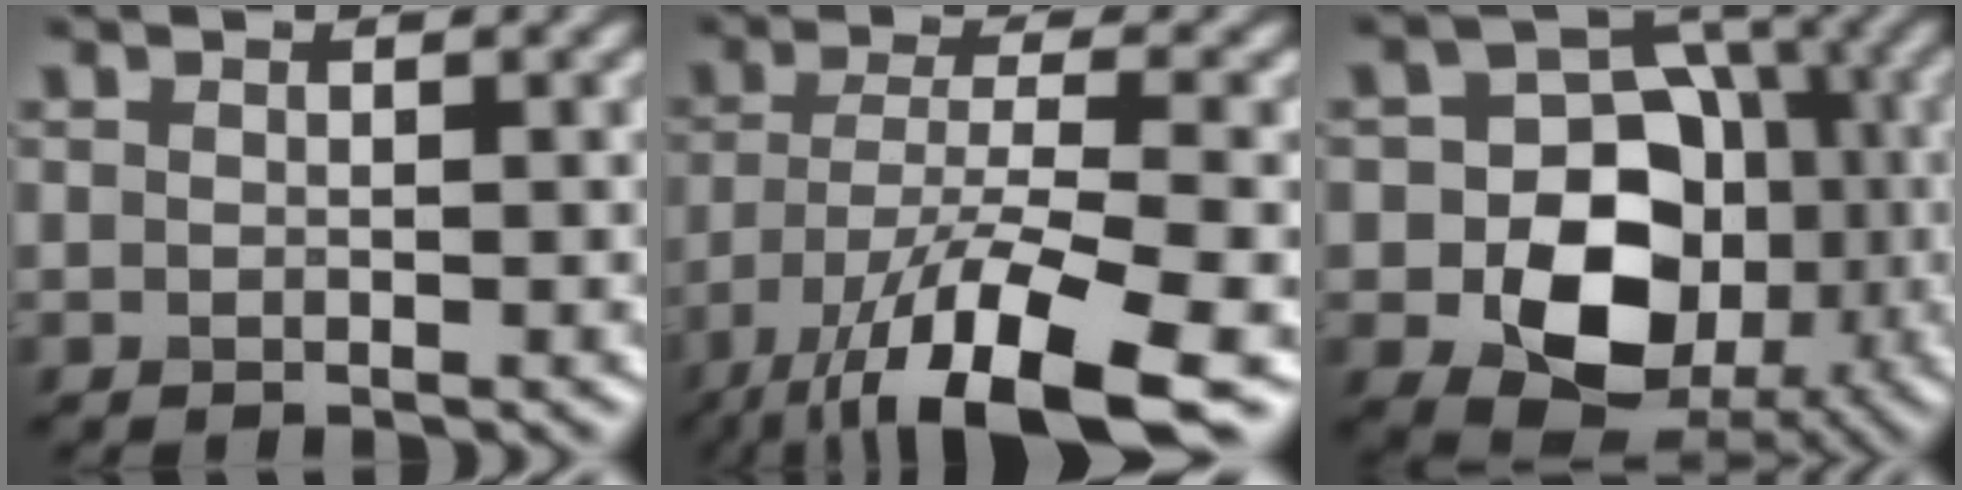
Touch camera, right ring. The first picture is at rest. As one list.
[{"total": 12.5, "force": [-7.5, 3.1, 9.4], "torque": [-0.172, -0.013, -0.131]}, {"total": 11.9, "force": [-2.7, 9.1, 7.2], "torque": [-0.083, -0.013, -0.055]}]